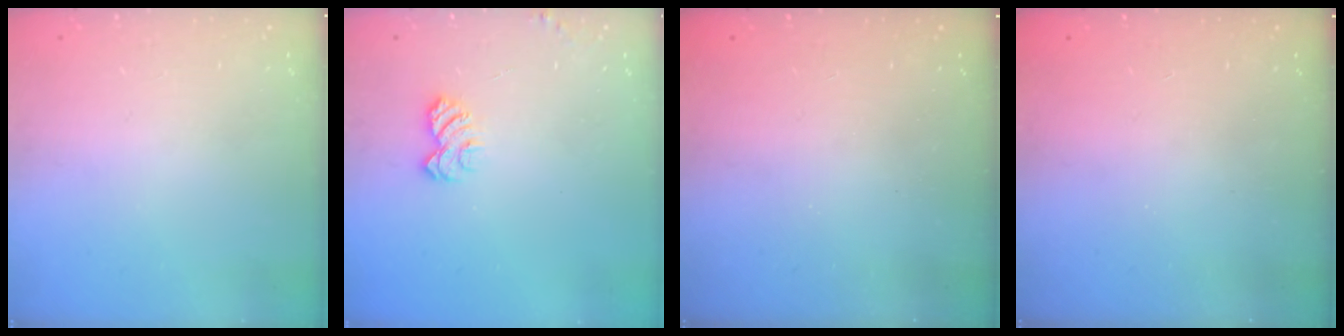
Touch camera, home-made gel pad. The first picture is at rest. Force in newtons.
{"total": 5.5, "press": 5.4, "slide": 0.5}
{"total": 2.3, "press": 2.1, "slide": 0.8}
{"total": 2.3, "press": 2.2, "slide": 0.7}